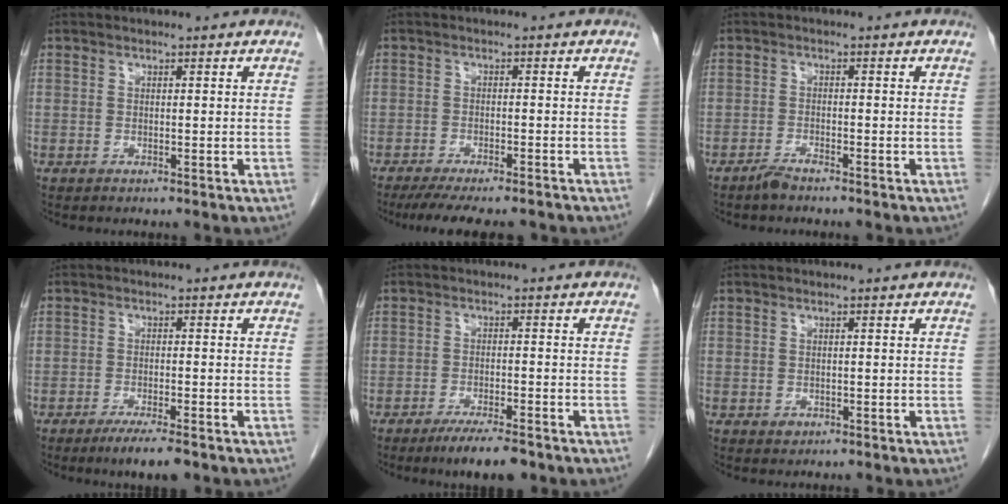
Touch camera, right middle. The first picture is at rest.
{"total": 11.1, "force": [-9.6, 2.0, 5.2], "torque": [-0.075, -0.014, -0.131]}
{"total": 1.9, "force": [-1.7, 0.1, 0.8], "torque": [-0.020, -0.003, -0.033]}
{"total": 5.1, "force": [-3.6, 0.5, 3.6], "torque": [-0.058, -0.012, -0.055]}
{"total": 6.4, "force": [-4.8, 1.0, 4.1], "torque": [-0.066, -0.012, -0.073]}
{"total": 0.8, "force": [-0.3, 0.6, 0.3], "torque": [-0.004, 0.002, -0.002]}